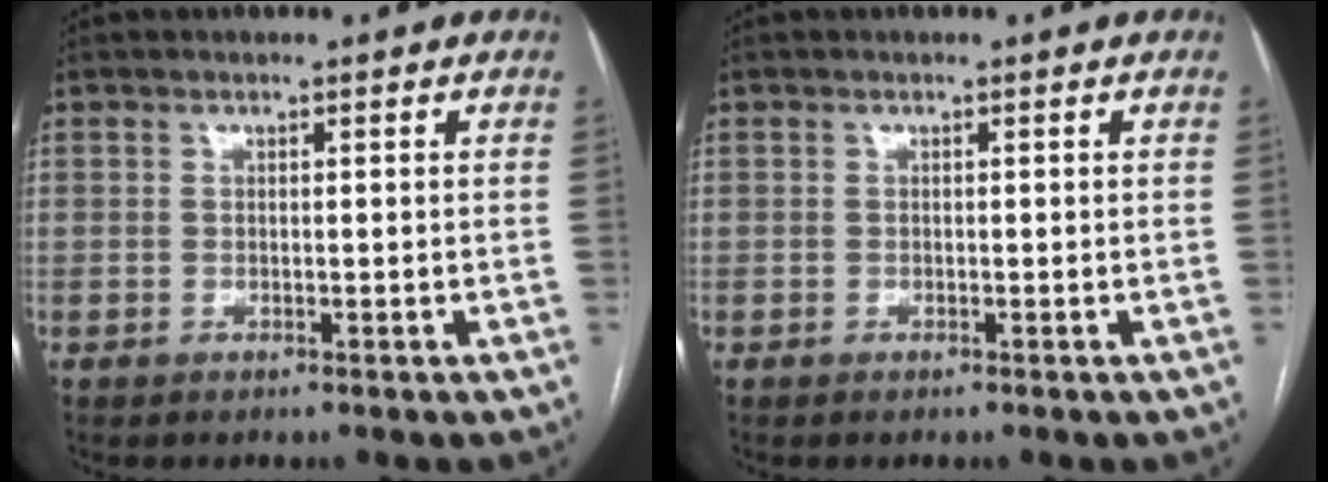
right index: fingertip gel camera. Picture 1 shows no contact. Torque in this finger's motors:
{"motor_torque": [-0.05, -0.06, -0.03, -0.03]}